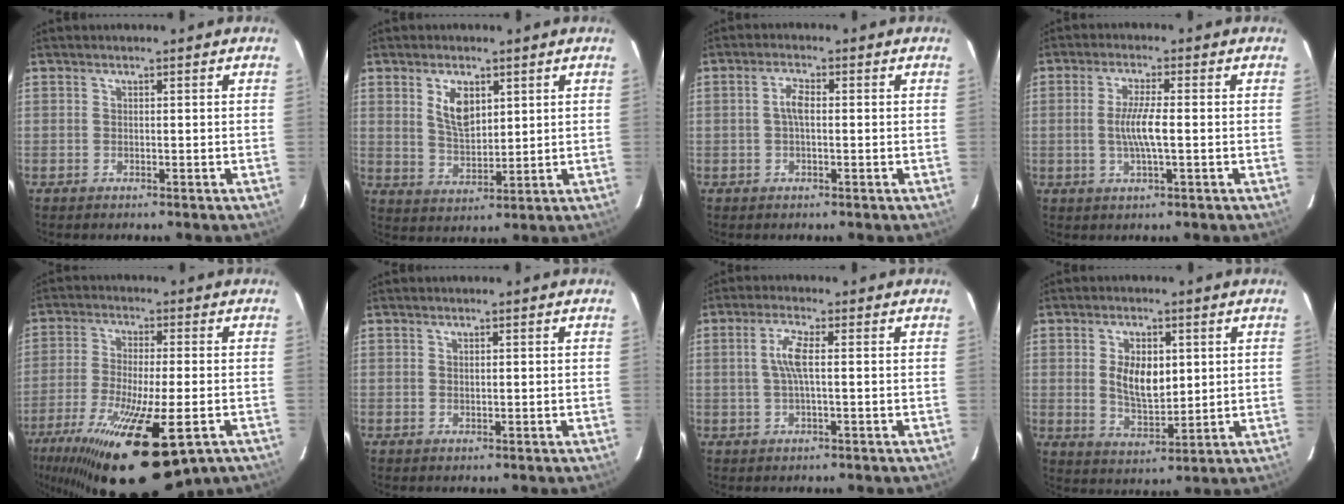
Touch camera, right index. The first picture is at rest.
{"total": 6.7, "force": [2.8, 3.5, 5.0], "torque": [-0.089, 0.001, 0.060]}
{"total": 2.7, "force": [0.0, 1.1, 2.5], "torque": [-0.052, 0.007, 0.000]}
{"total": 3.7, "force": [-0.4, 0.1, 3.7], "torque": [-0.070, -0.003, -0.008]}
{"total": 24.2, "force": [-13.8, 7.1, 18.6], "torque": [-0.355, -0.086, -0.221]}
{"total": 0.6, "force": [0.2, 0.3, 0.5], "torque": [-0.010, 0.003, 0.005]}
{"total": 4.4, "force": [0.3, 0.5, 4.4], "torque": [-0.088, 0.004, 0.008]}
{"total": 8.3, "force": [1.4, 4.3, 6.9], "torque": [-0.128, -0.001, 0.034]}